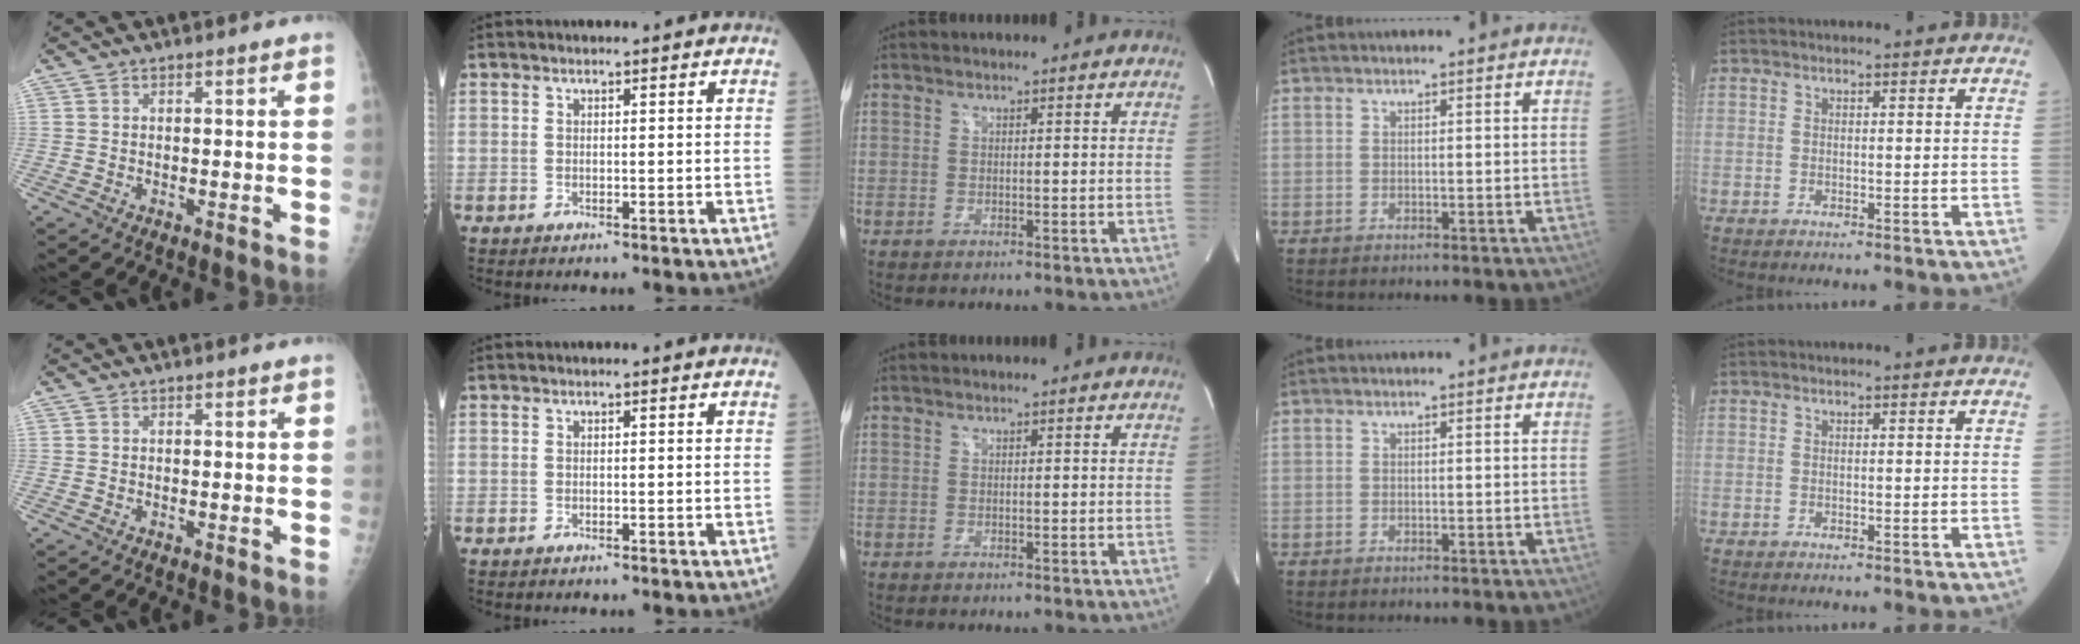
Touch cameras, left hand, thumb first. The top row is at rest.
{}